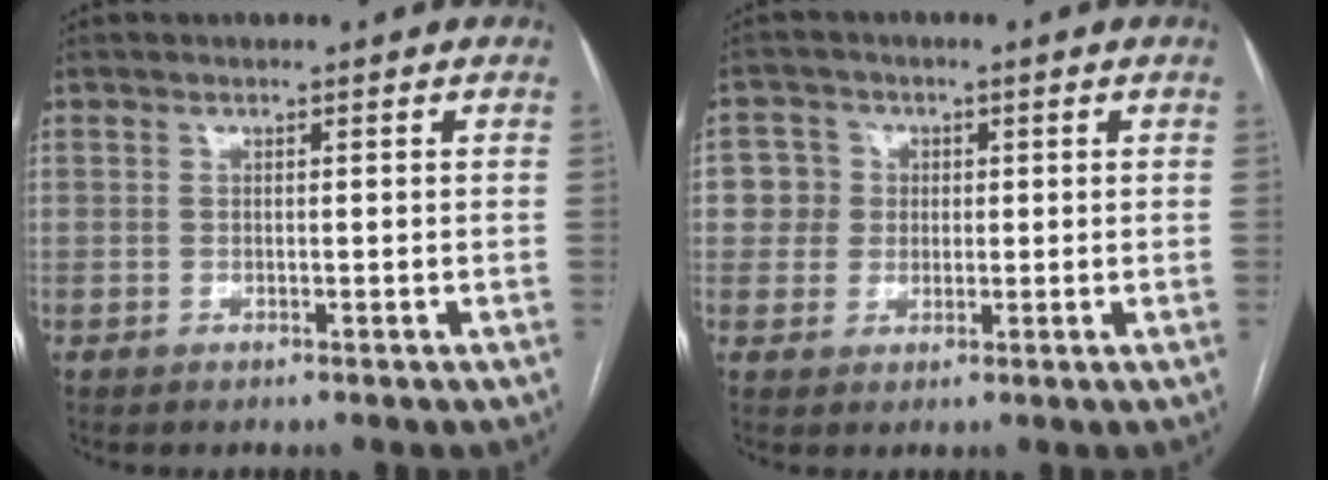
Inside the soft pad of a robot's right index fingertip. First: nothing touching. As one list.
[{"total": 4.7, "force": [0.7, 4.6, 0.3], "torque": [0.004, 0.017, 0.015]}]